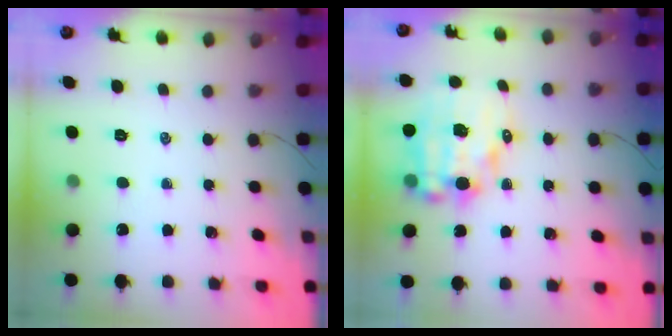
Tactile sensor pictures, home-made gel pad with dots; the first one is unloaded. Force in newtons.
{"total": 13.1, "press": 12.7, "slide": 3.2}